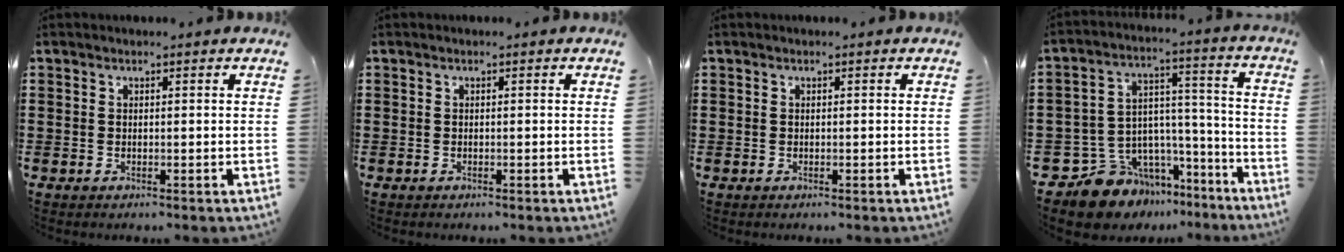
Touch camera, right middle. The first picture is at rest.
{"total": 0.0}
{"total": 0.0}
{"total": 10.1, "force": [-8.1, 5.9, 1.0], "torque": [-0.045, 0.011, -0.150]}